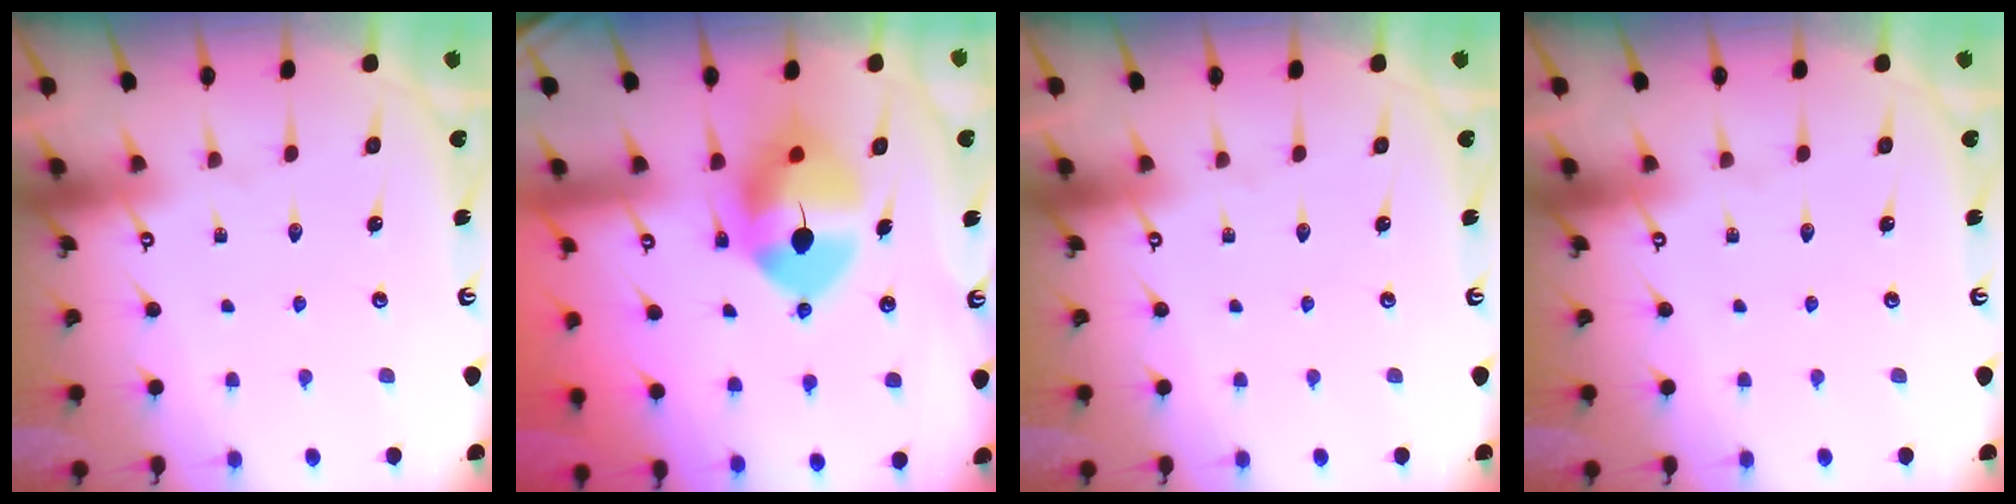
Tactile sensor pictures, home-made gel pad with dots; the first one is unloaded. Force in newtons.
{"total": 11.5, "press": 11.3, "slide": 2.1}
{"total": 0.0}
{"total": 0.0}